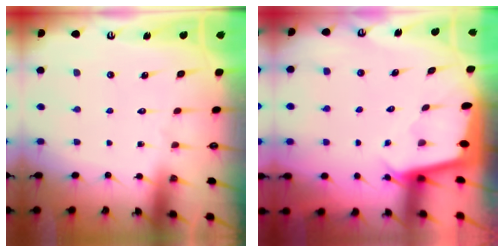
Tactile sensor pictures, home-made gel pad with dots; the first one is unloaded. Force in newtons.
{"total": 1.8, "press": 1.8, "slide": 0.1}